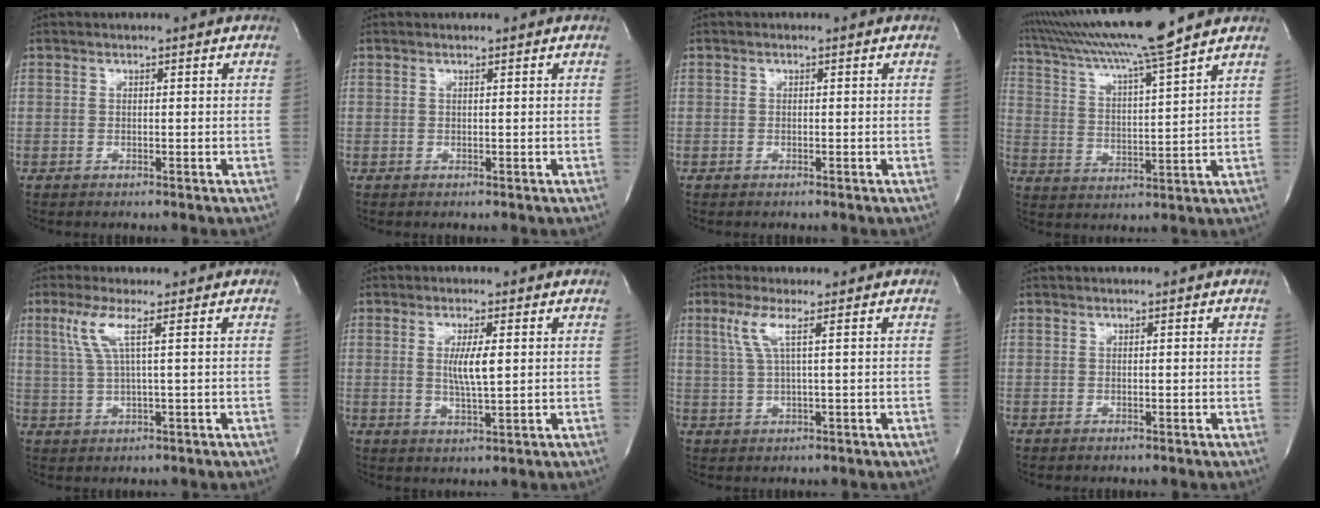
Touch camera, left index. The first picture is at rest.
{"total": 0.0}
{"total": 0.0}
{"total": 15.6, "force": [13.4, -1.7, 7.8], "torque": [-0.148, -0.004, 0.222]}
{"total": 4.5, "force": [1.7, -0.4, 4.1], "torque": [-0.093, 0.000, 0.038]}
{"total": 4.5, "force": [0.5, 0.2, 4.4], "torque": [-0.084, -0.014, 0.010]}
{"total": 3.7, "force": [1.4, -0.4, 3.4], "torque": [-0.083, -0.001, 0.034]}
{"total": 0.0}